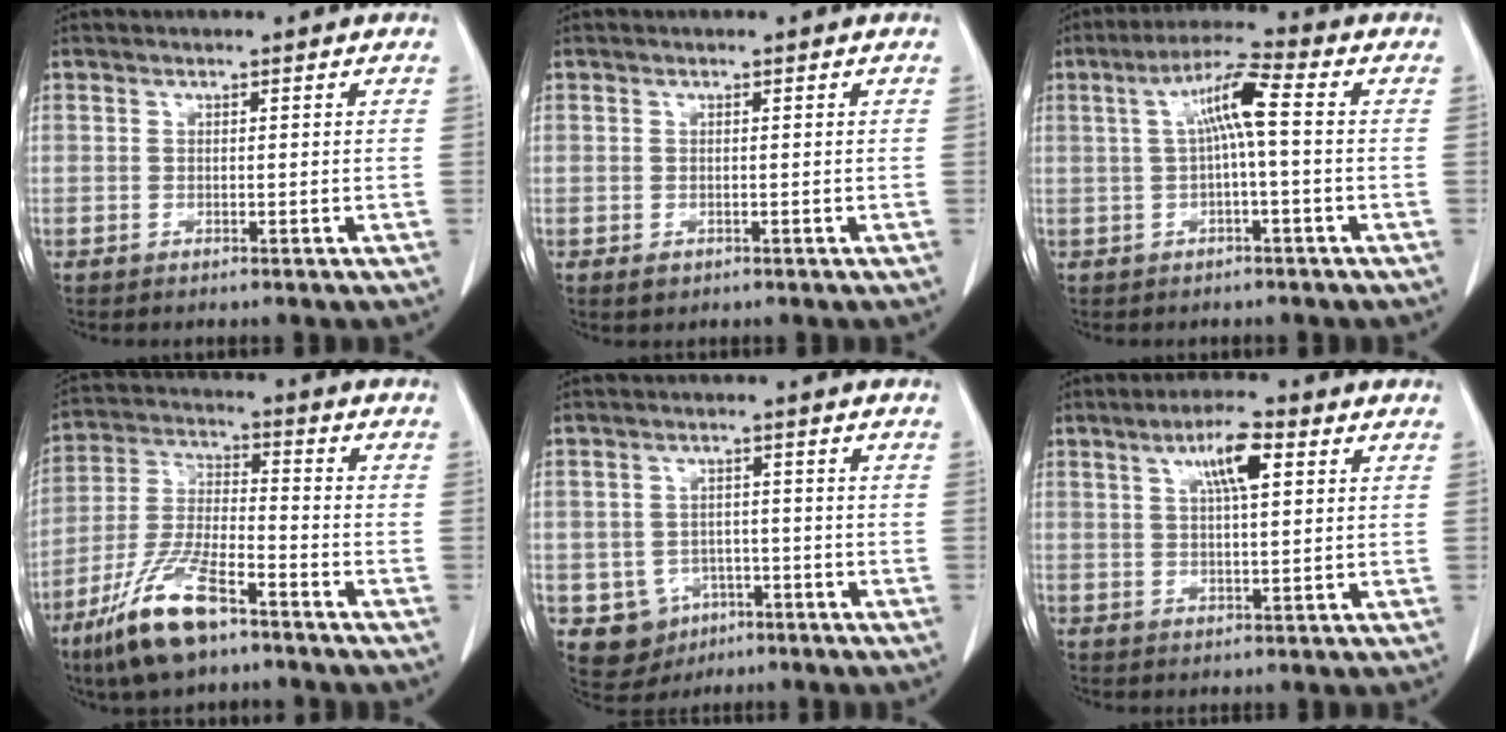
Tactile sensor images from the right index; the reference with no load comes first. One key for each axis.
{"total": 1.0, "fx": -0.4, "fy": 0.9, "fz": 0.3, "tx": -0.005, "ty": 0.003, "tz": -0.001}
{"total": 6.7, "fx": 0.7, "fy": 0.3, "fz": 6.6, "tx": -0.122, "ty": 0.022, "tz": 0.011}
{"total": 13.0, "fx": -8.5, "fy": 3.3, "fz": 9.3, "tx": -0.198, "ty": -0.020, "tz": -0.157}
{"total": 6.4, "fx": -2.5, "fy": 5.8, "fz": 1.3, "tx": -0.020, "ty": 0.009, "tz": -0.023}
{"total": 6.4, "fx": 2.6, "fy": 1.1, "fz": 5.7, "tx": -0.102, "ty": 0.009, "tz": 0.042}